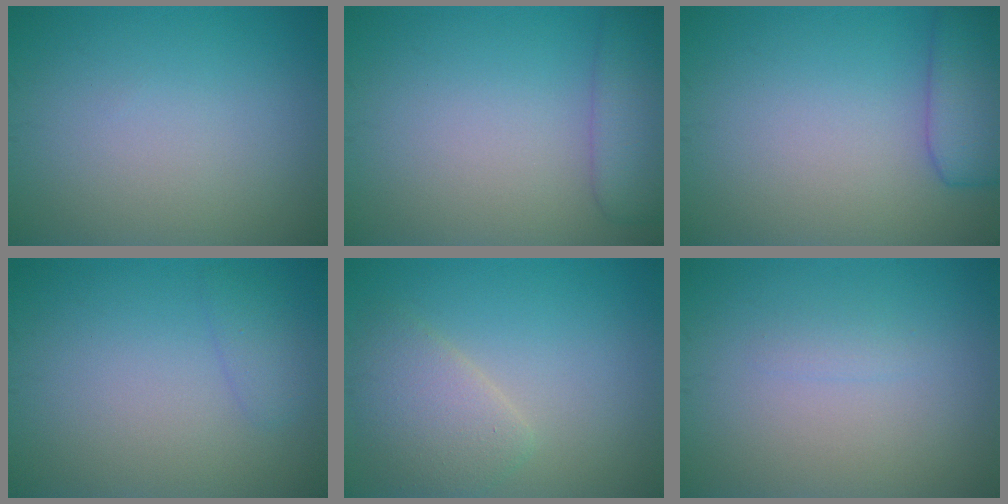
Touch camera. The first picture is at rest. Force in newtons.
{"total": 3.5, "press": 3.5, "slide": 0.3}
{"total": 4.6, "press": 4.6, "slide": 0.4}
{"total": 1.3, "press": 1.3, "slide": 0.1}
{"total": 3.5, "press": 3.5, "slide": 0.2}
{"total": 0.7, "press": 0.7, "slide": 0.1}